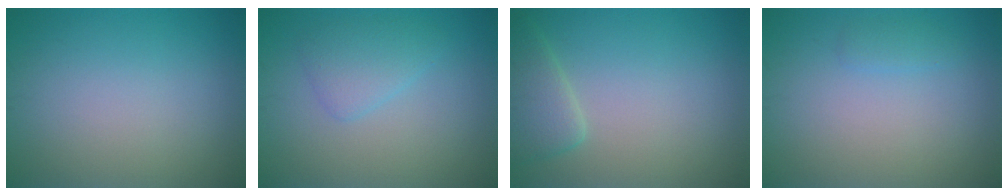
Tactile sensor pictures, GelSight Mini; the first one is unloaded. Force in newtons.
{"total": 2.4, "press": 2.4, "slide": 0.1}
{"total": 2.9, "press": 2.9, "slide": 0.3}
{"total": 0.8, "press": 0.8, "slide": 0.1}